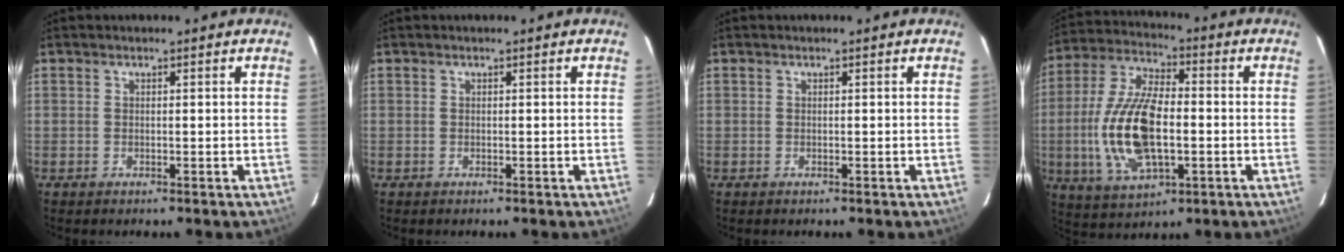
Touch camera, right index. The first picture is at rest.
{"total": 0.0}
{"total": 0.0}
{"total": 17.0, "force": [-2.4, 7.7, 15.0], "torque": [-0.316, 0.000, -0.041]}